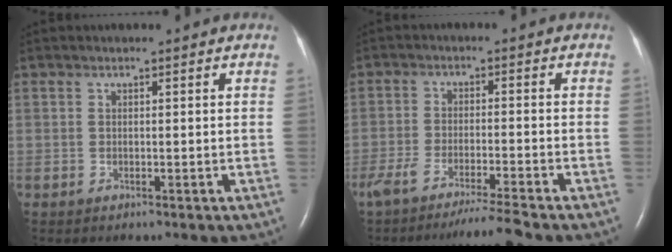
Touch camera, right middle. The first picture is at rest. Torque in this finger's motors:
{"motor_torque": [0.03, -0.01, 0.10, 0.07]}